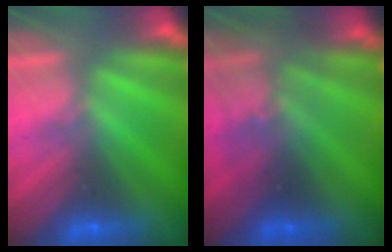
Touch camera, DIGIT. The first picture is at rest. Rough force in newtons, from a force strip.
{"total": 2.9}